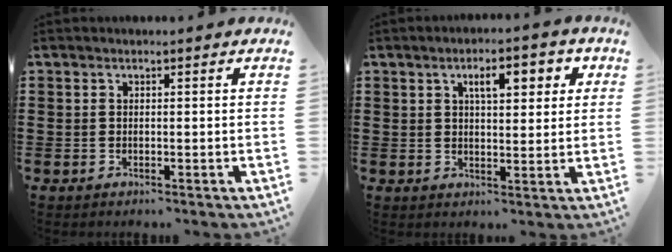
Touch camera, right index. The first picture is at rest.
{"total": 5.3, "force": [2.2, 2.1, 4.4], "torque": [-0.069, 0.001, 0.029]}